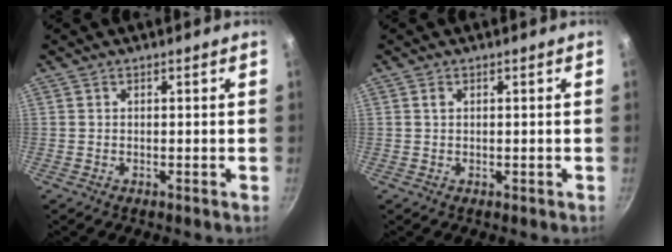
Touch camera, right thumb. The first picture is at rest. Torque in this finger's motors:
{"motor_torque": [-0.08, 0.22, 0.32, 0.03, -0.02]}